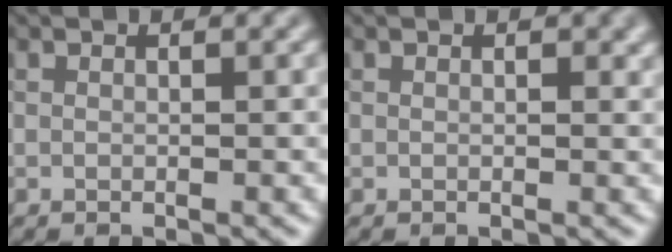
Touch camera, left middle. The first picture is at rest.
{"total": 0.6, "force": [0.2, 0.2, 0.5], "torque": [-0.004, -0.002, 0.002]}